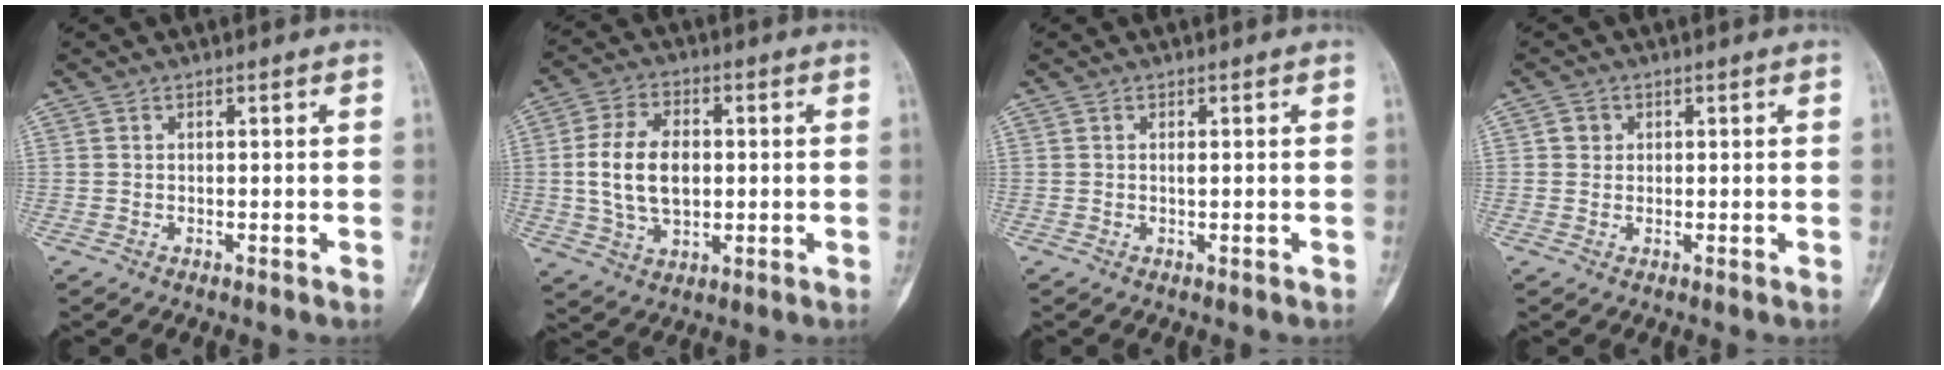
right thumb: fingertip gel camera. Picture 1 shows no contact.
{"total": 11.8, "force": [0.3, 7.5, 9.1], "torque": [-0.161, 0.006, 0.011]}
{"total": 0.7, "force": [0.0, 0.1, 0.7], "torque": [-0.010, -0.001, 0.001]}
{"total": 1.7, "force": [0.4, 1.6, 0.4], "torque": [0.001, 0.001, 0.004]}